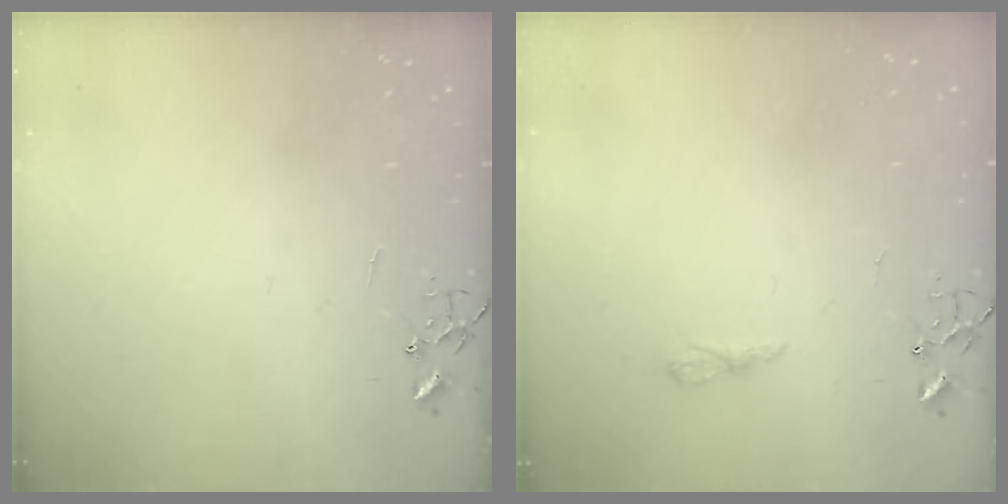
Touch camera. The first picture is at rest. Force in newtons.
{"total": 5.7, "press": 5.7, "slide": 0.3}